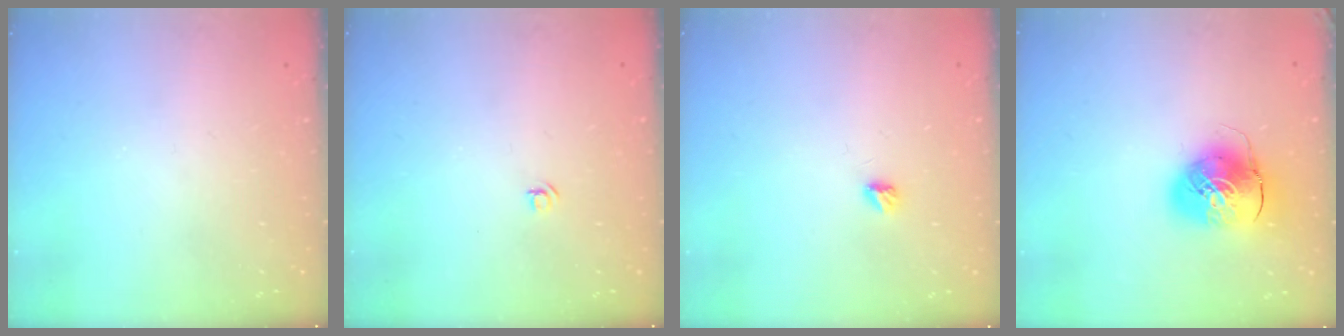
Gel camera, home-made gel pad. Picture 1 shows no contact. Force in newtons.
{"total": 3.2, "press": 3.2, "slide": 0.3}
{"total": 3.3, "press": 3.3, "slide": 0.4}
{"total": 10.5, "press": 10.4, "slide": 1.8}